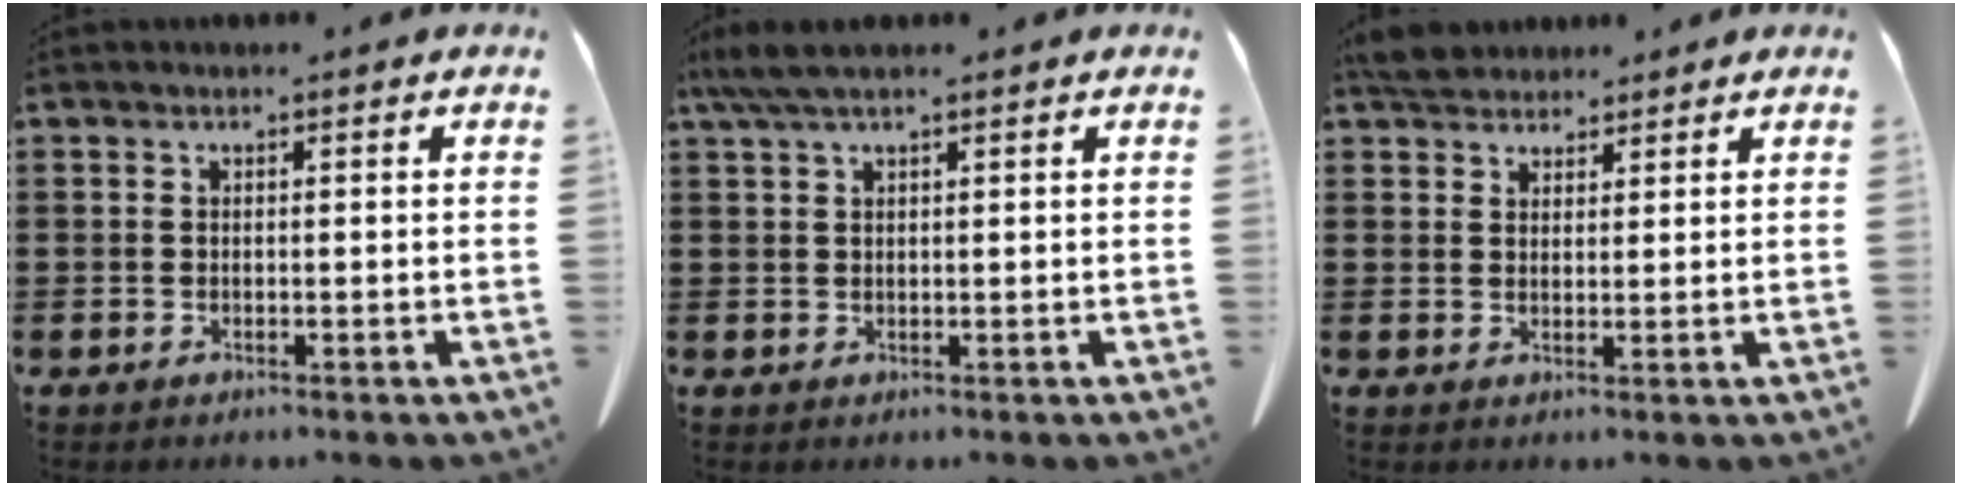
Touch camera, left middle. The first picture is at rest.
{"total": 3.3, "force": [2.1, 0.5, 2.5], "torque": [-0.052, 0.003, 0.039]}
{"total": 4.2, "force": [3.8, 1.5, 1.0], "torque": [-0.023, -0.004, 0.073]}